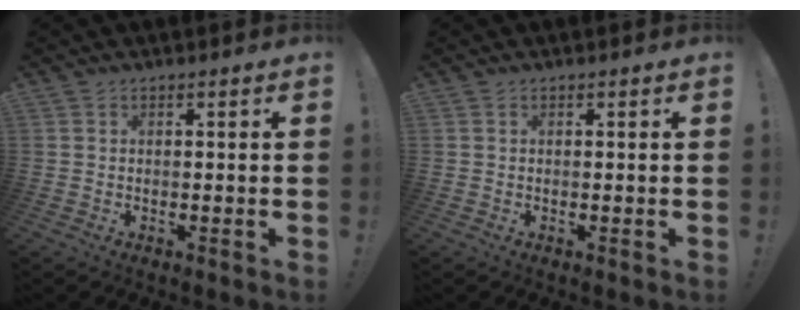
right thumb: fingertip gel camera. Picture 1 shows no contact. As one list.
[{"total": 0.0}]